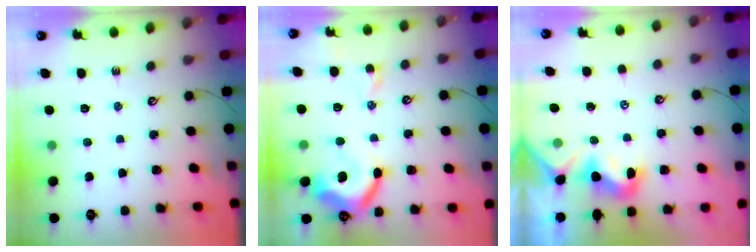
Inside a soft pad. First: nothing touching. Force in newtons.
{"total": 11.6, "press": 11.5, "slide": 2.1}
{"total": 1.0, "press": 0.8, "slide": 0.5}